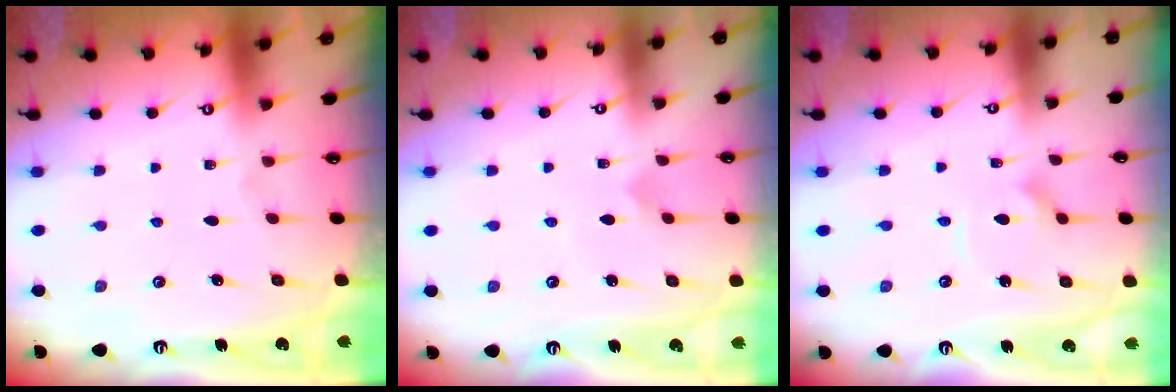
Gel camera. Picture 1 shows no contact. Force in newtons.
{"total": 2.9, "press": 2.9, "slide": 0.2}
{"total": 2.8, "press": 2.8, "slide": 0.4}